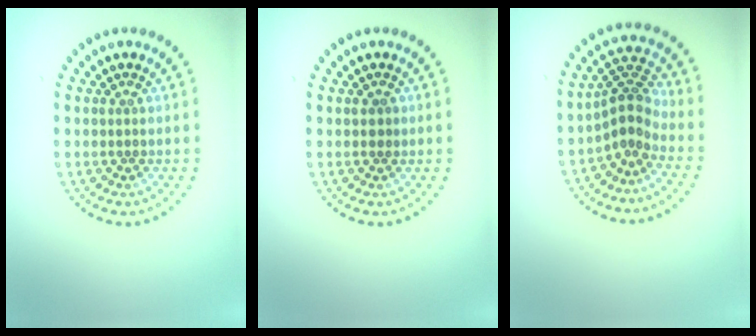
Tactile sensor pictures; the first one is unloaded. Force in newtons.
{"total": 0.7, "press": 0.7, "slide": 0.3}
{"total": 3.0, "press": 2.2, "slide": 2.1}